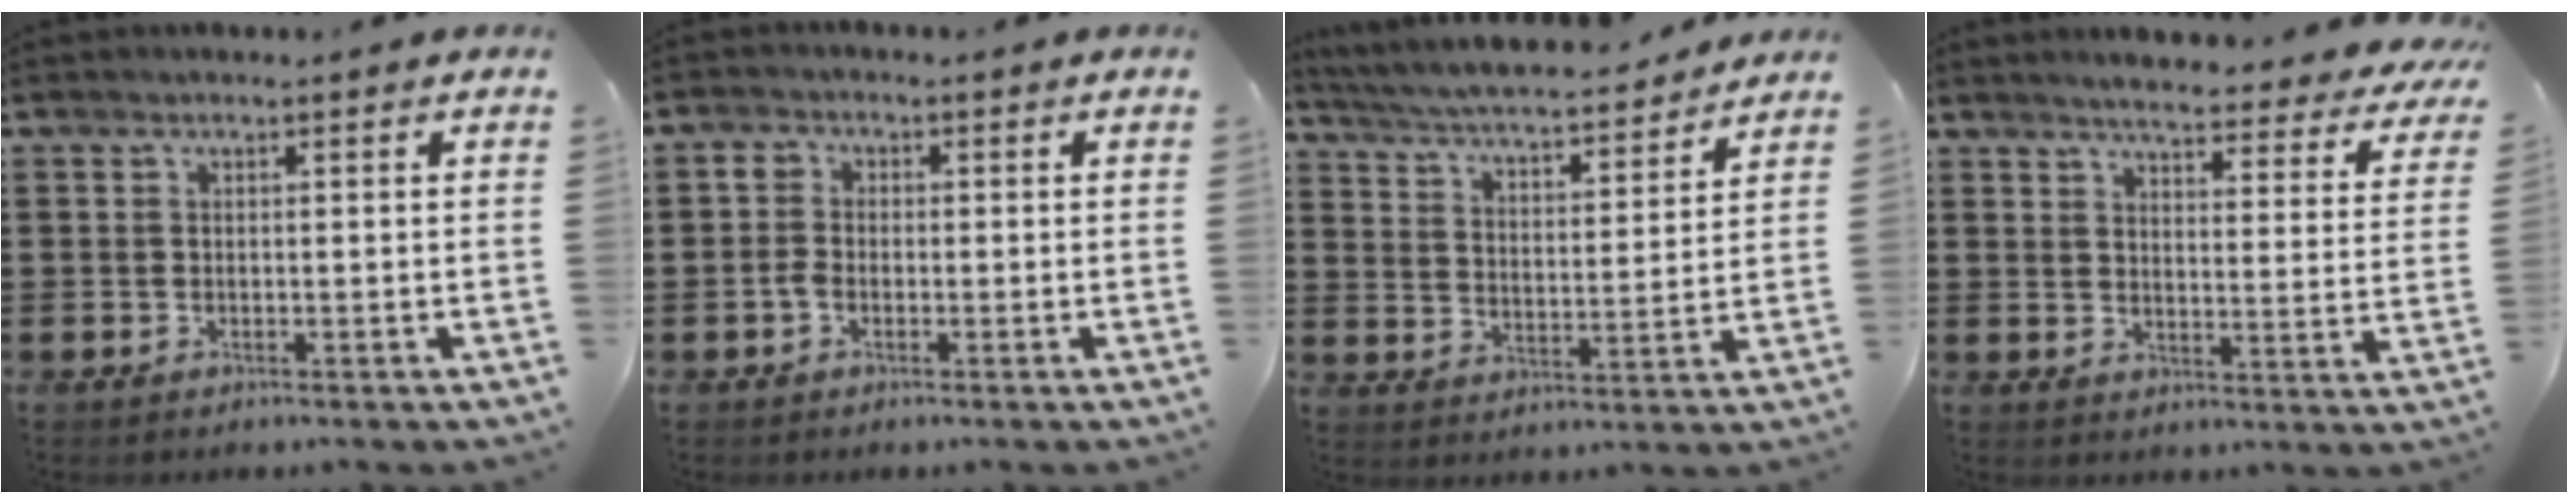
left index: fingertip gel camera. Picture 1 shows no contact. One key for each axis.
{"total": 2.4, "fx": -0.7, "fy": 2.0, "fz": 1.2, "tx": -0.040, "ty": 0.000, "tz": -0.019}
{"total": 4.9, "fx": 4.6, "fy": 0.0, "fz": 1.5, "tx": -0.052, "ty": -0.035, "tz": 0.073}
{"total": 4.5, "fx": 4.2, "fy": -0.1, "fz": 1.6, "tx": -0.042, "ty": -0.033, "tz": 0.066}